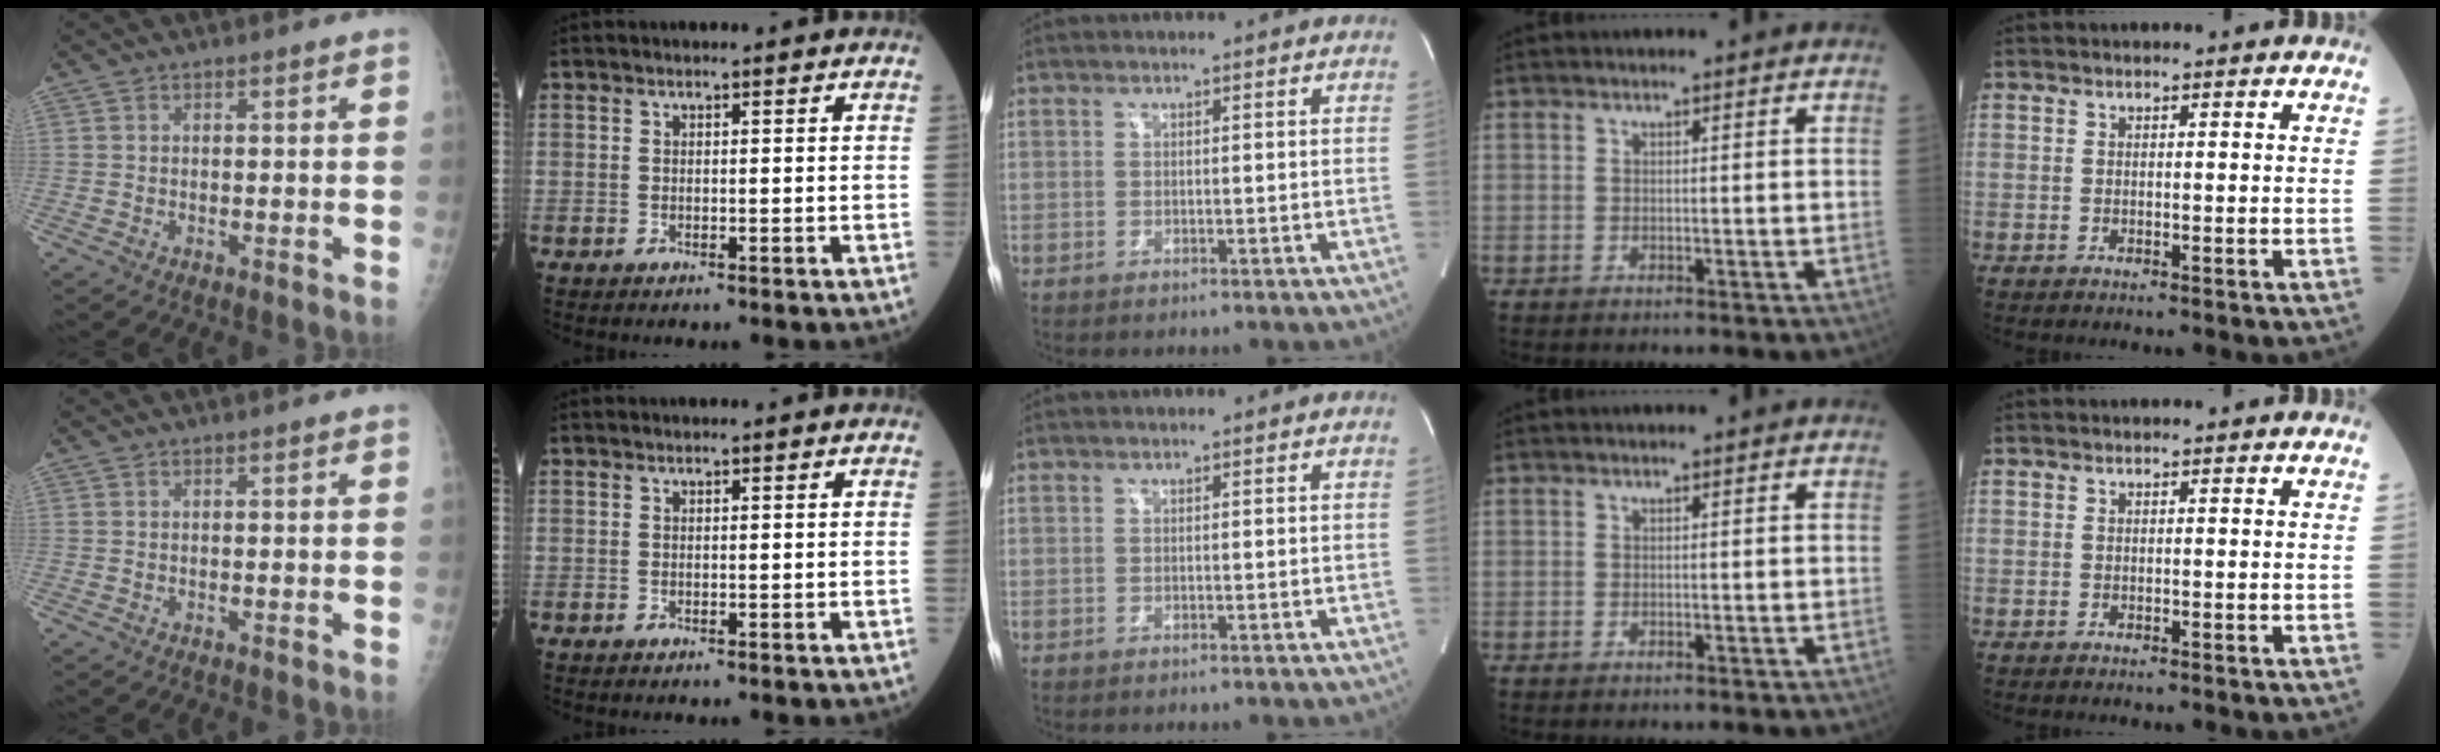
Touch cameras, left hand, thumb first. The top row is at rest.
{}